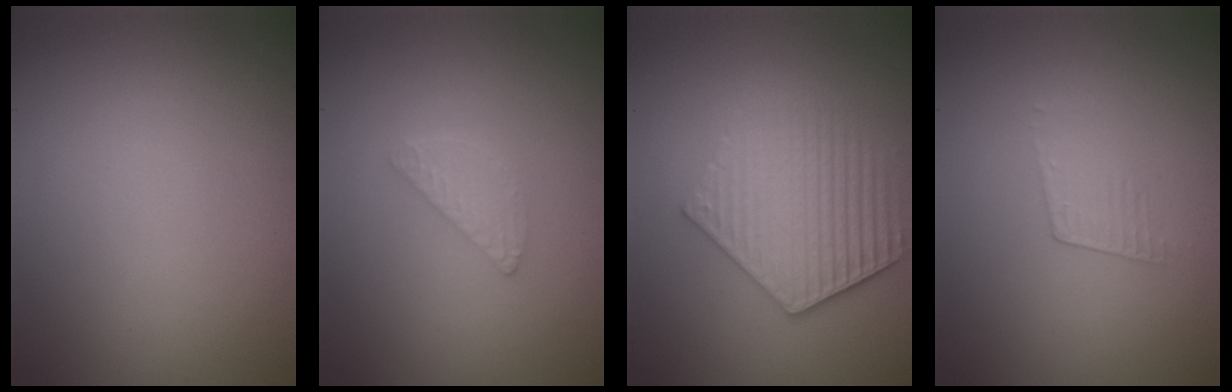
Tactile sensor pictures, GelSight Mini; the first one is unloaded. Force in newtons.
{"total": 1.5, "press": 1.5, "slide": 0.2}
{"total": 4.6, "press": 4.0, "slide": 2.2}
{"total": 1.1, "press": 0.2, "slide": 1.1}